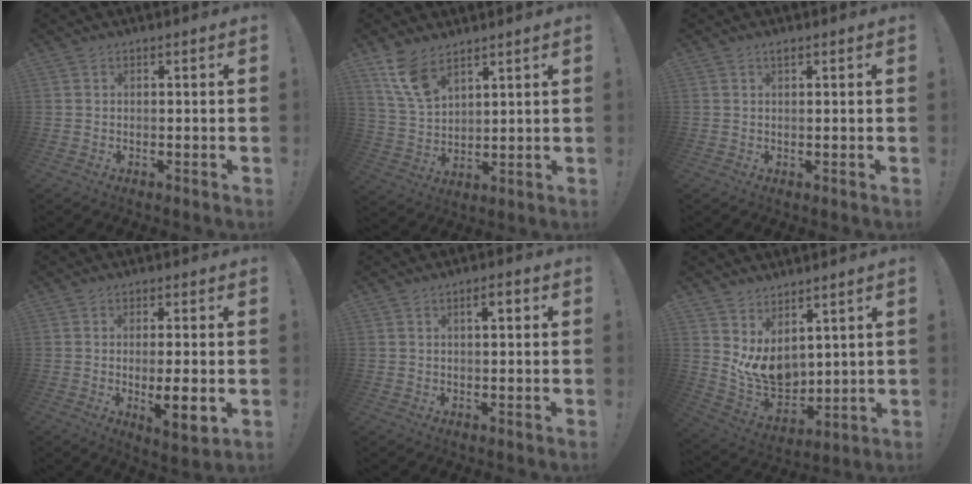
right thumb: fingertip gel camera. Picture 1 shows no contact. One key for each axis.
{"total": 10.0, "fx": 7.1, "fy": 4.7, "fz": 5.2, "tx": -0.095, "ty": -0.038, "tz": 0.140}
{"total": 0.8, "fx": 0.6, "fy": 0.0, "fz": 0.6, "tx": -0.011, "ty": 0.000, "tz": 0.011}
{"total": 8.3, "fx": -1.1, "fy": 1.7, "fz": 8.1, "tx": -0.124, "ty": -0.011, "tz": -0.017}
{"total": 3.2, "fx": 1.2, "fy": 0.9, "fz": 2.8, "tx": -0.035, "ty": -0.004, "tz": 0.012}
{"total": 10.6, "fx": 3.2, "fy": 7.8, "fz": 6.5, "tx": -0.129, "ty": -0.040, "tz": 0.072}